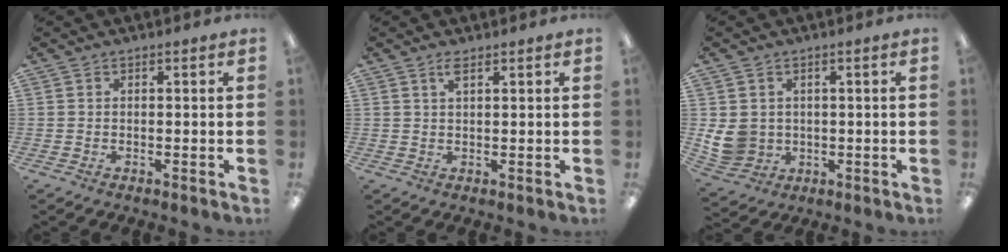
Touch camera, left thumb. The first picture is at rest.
{"total": 2.6, "force": [1.9, 0.4, 1.7], "torque": [-0.039, 0.002, 0.033]}
{"total": 7.3, "force": [0.9, 6.8, 2.5], "torque": [-0.063, 0.004, 0.026]}